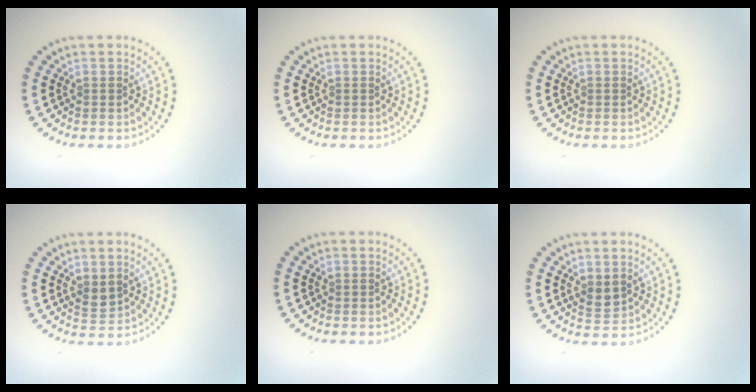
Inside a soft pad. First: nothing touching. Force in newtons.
{"total": 0.0}
{"total": 0.0}
{"total": 1.5, "press": 1.4, "slide": 0.6}
{"total": 0.0}
{"total": 1.5, "press": 1.4, "slide": 0.6}